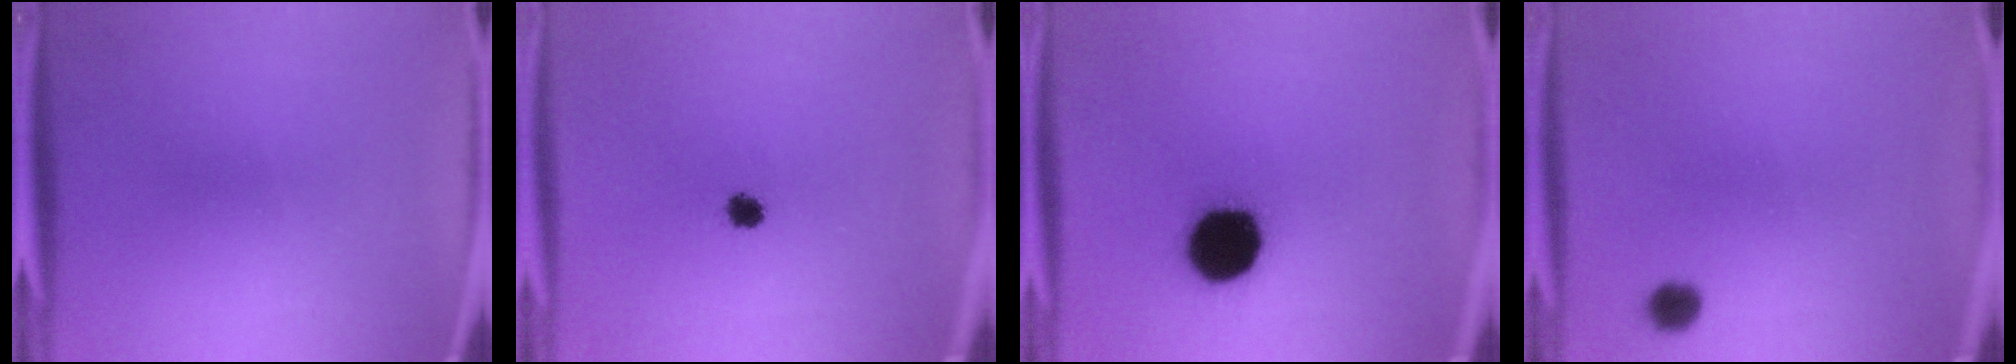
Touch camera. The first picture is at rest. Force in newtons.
{"total": 2.4}
{"total": 15.1}
{"total": 2.6}